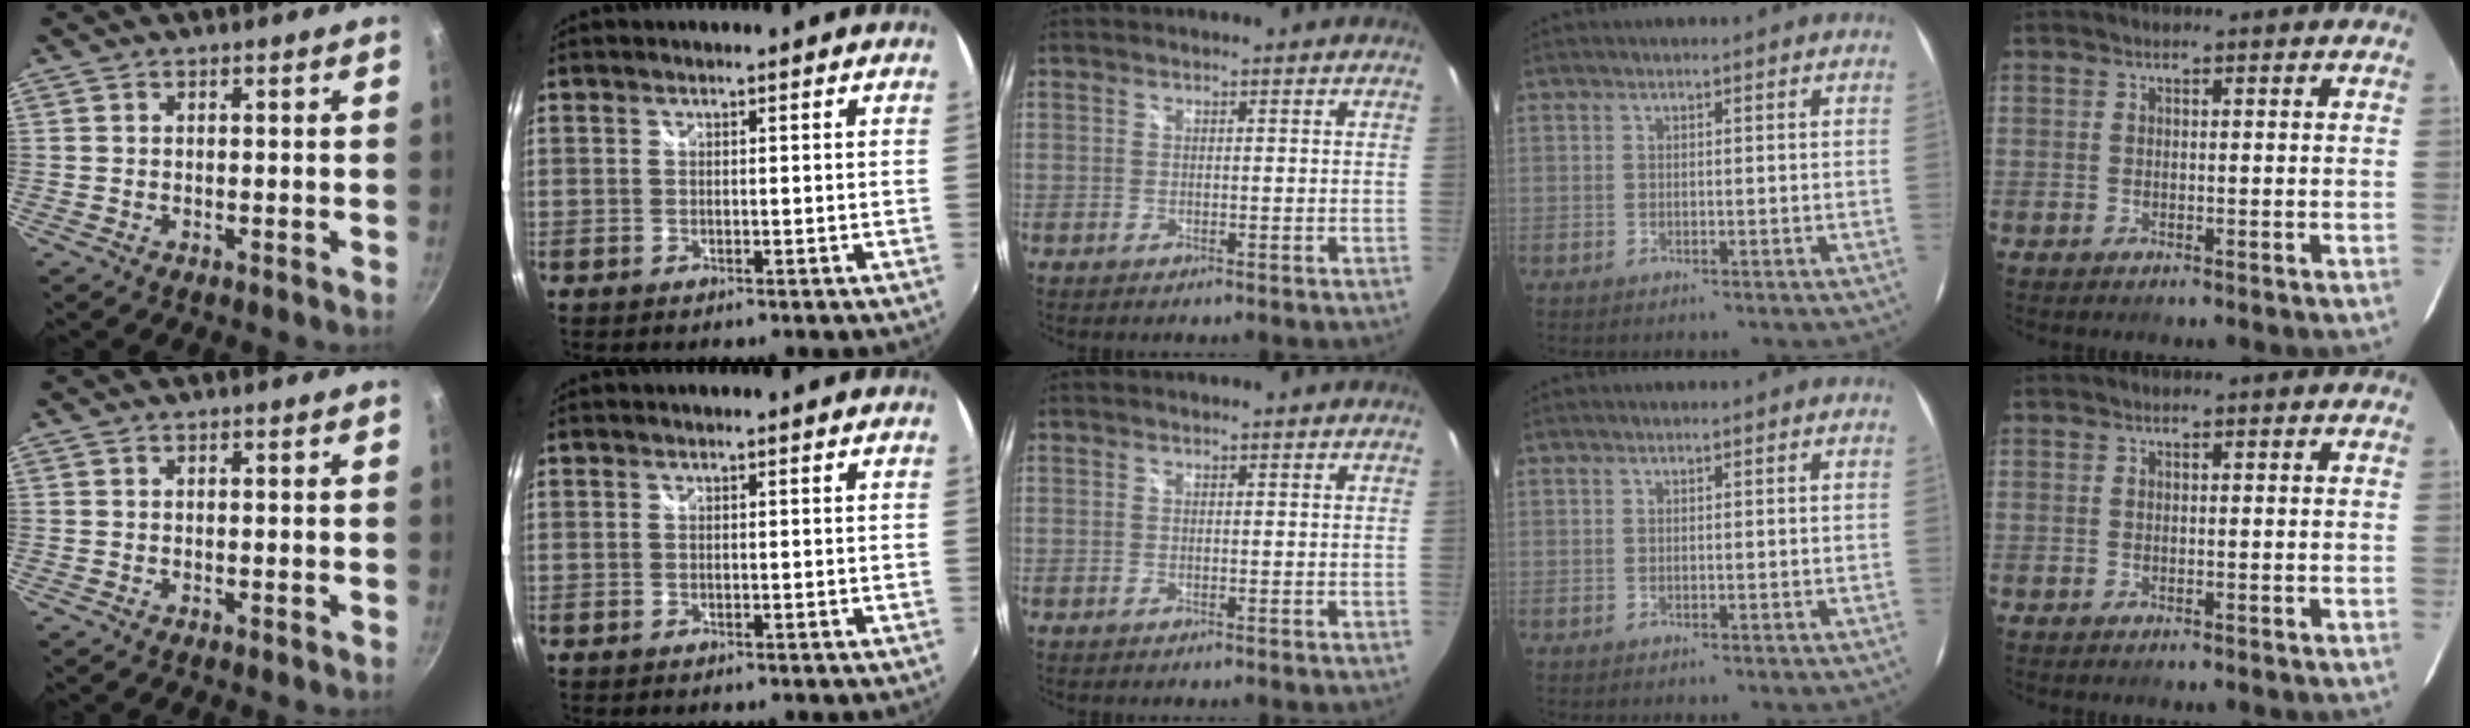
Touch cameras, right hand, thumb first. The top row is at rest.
{}